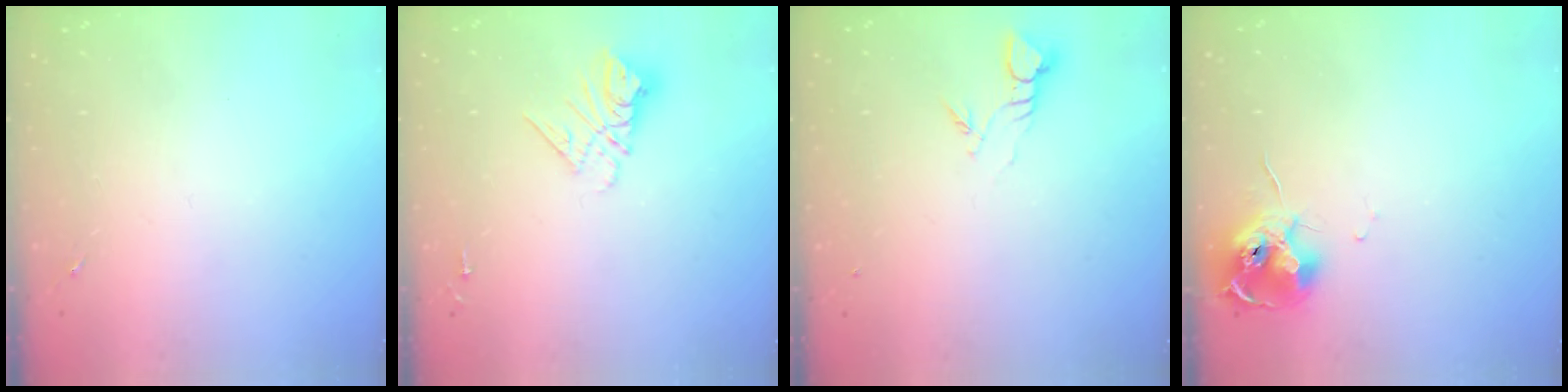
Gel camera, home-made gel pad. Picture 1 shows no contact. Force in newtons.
{"total": 9.8, "press": 9.7, "slide": 0.8}
{"total": 3.7, "press": 3.7, "slide": 0.3}
{"total": 11.9, "press": 11.8, "slide": 1.2}